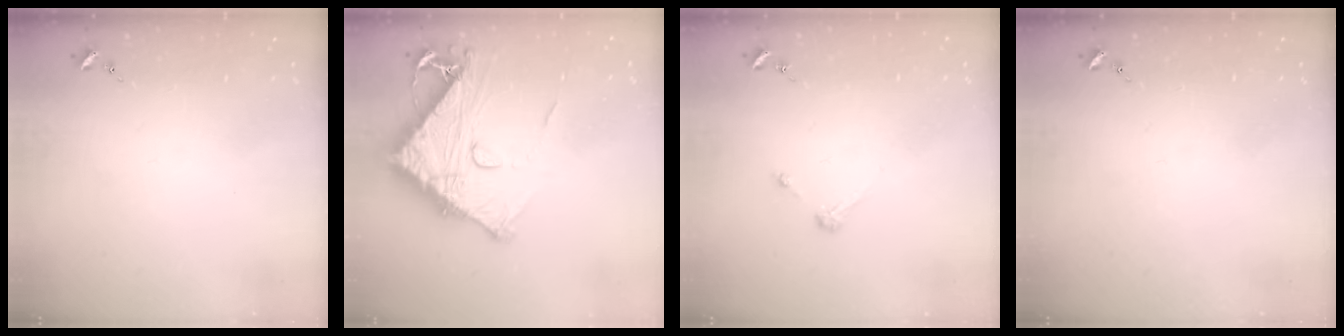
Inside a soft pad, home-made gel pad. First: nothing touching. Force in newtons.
{"total": 15.0, "press": 14.9, "slide": 1.4}
{"total": 3.3, "press": 3.2, "slide": 0.4}
{"total": 0.0}